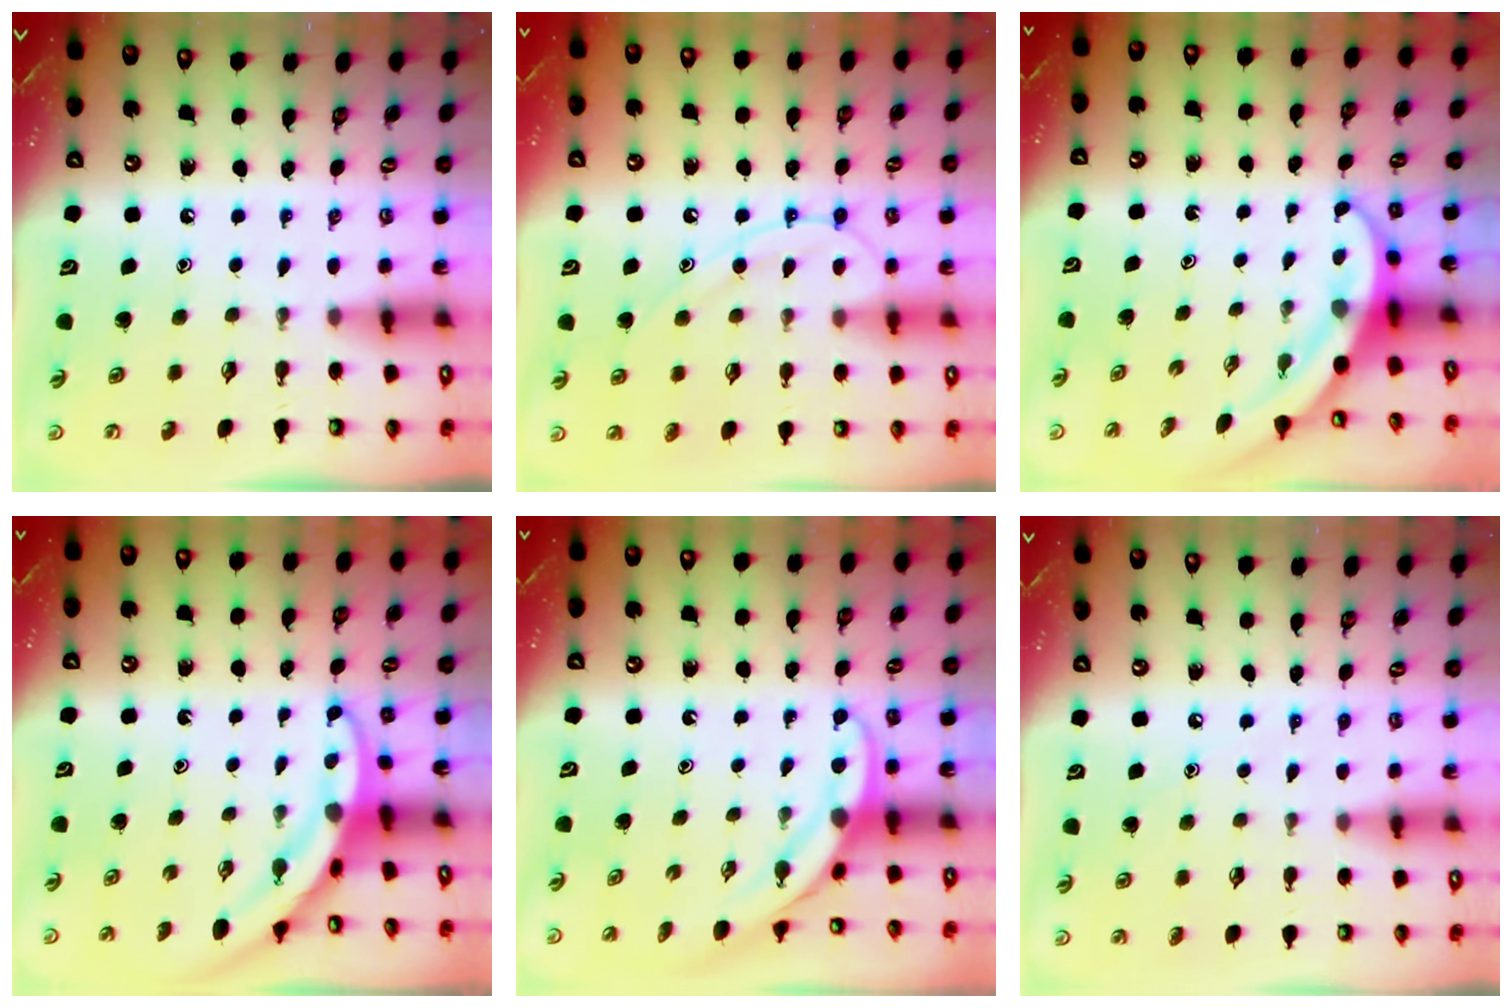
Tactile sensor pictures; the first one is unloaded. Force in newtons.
{"total": 12.0, "press": 11.9, "slide": 1.1}
{"total": 3.9, "press": 3.8, "slide": 0.3}
{"total": 3.6, "press": 3.6, "slide": 0.4}
{"total": 5.9, "press": 5.9, "slide": 0.3}
{"total": 3.4, "press": 3.3, "slide": 0.4}